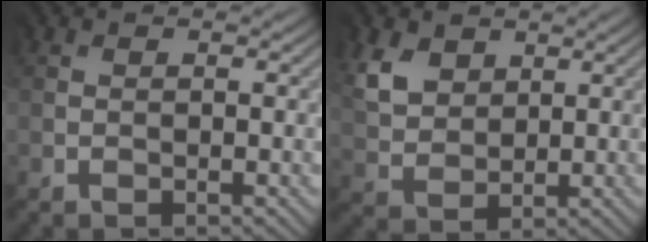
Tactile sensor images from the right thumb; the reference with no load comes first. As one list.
[{"total": 4.8, "force": [3.3, 3.3, 1.0], "torque": [-0.049, 0.004, 0.065]}]